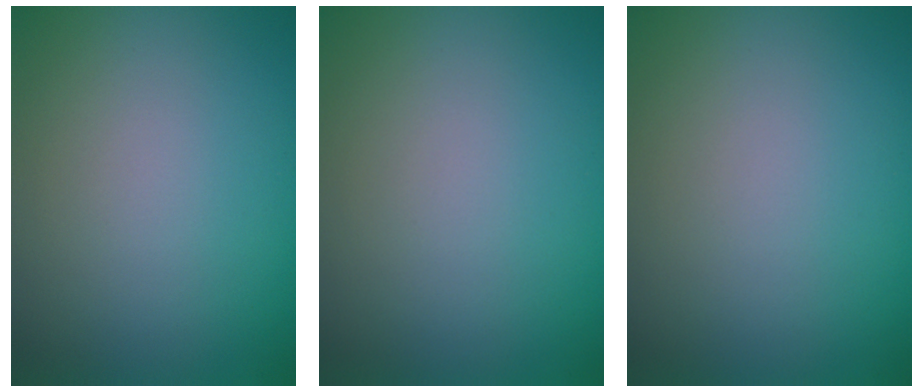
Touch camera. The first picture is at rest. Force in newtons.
{"total": 0.0}
{"total": 0.0}